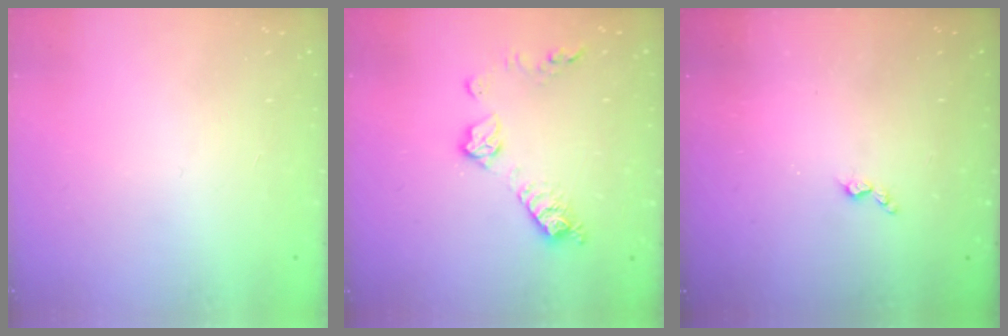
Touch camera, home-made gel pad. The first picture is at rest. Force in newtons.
{"total": 9.9, "press": 9.9, "slide": 0.4}
{"total": 3.0, "press": 2.9, "slide": 0.6}